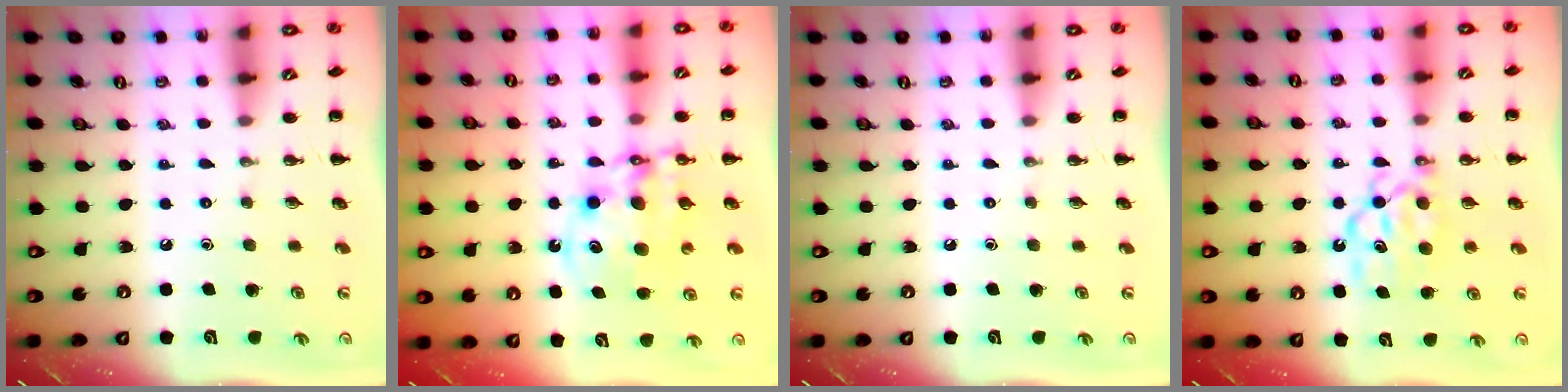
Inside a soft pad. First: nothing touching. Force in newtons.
{"total": 10.5, "press": 10.2, "slide": 2.6}
{"total": 0.0}
{"total": 8.5, "press": 8.4, "slide": 1.1}